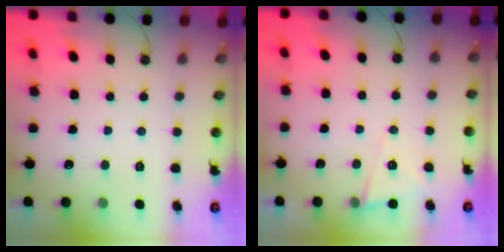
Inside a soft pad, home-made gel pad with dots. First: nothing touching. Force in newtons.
{"total": 5.4, "press": 5.3, "slide": 1.4}